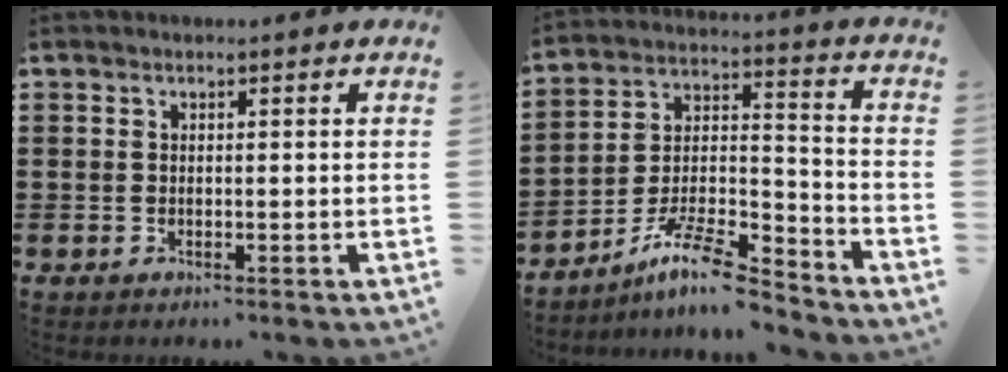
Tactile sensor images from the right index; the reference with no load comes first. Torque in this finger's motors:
{"motor_torque": [0.37, 0.69, -0.25, -0.21]}